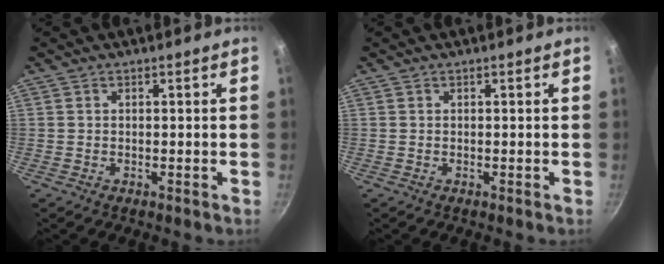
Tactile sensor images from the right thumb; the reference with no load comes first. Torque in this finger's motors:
{"motor_torque": [0.00, 0.00, -0.01, 0.01, 0.01]}